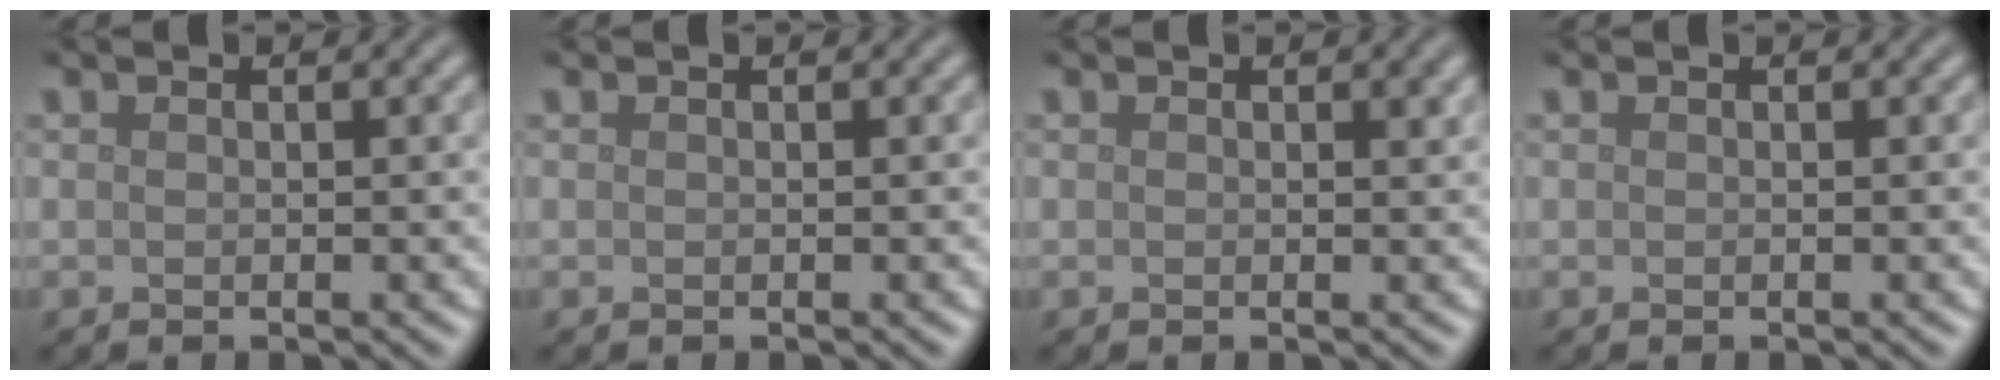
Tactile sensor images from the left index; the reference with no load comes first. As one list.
[{"total": 0.0}, {"total": 0.6, "force": [0.2, 0.3, 0.5], "torque": [-0.004, -0.002, 0.002]}, {"total": 0.0}]